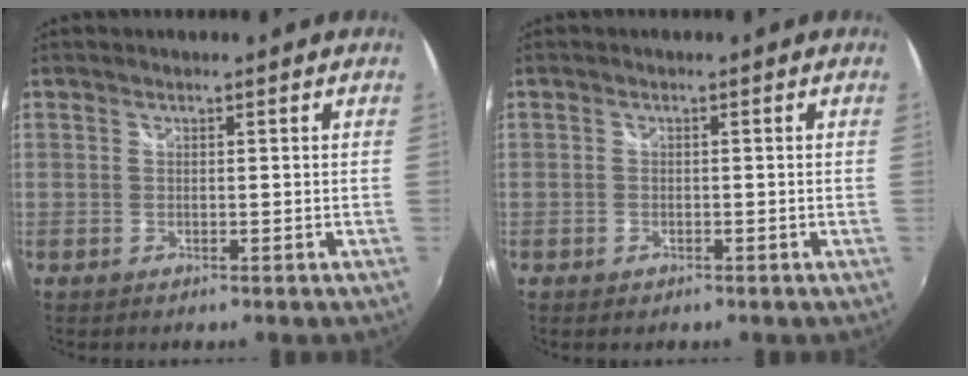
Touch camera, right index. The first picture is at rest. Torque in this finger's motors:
{"motor_torque": [-0.02, -0.06, 0.13, 0.01]}